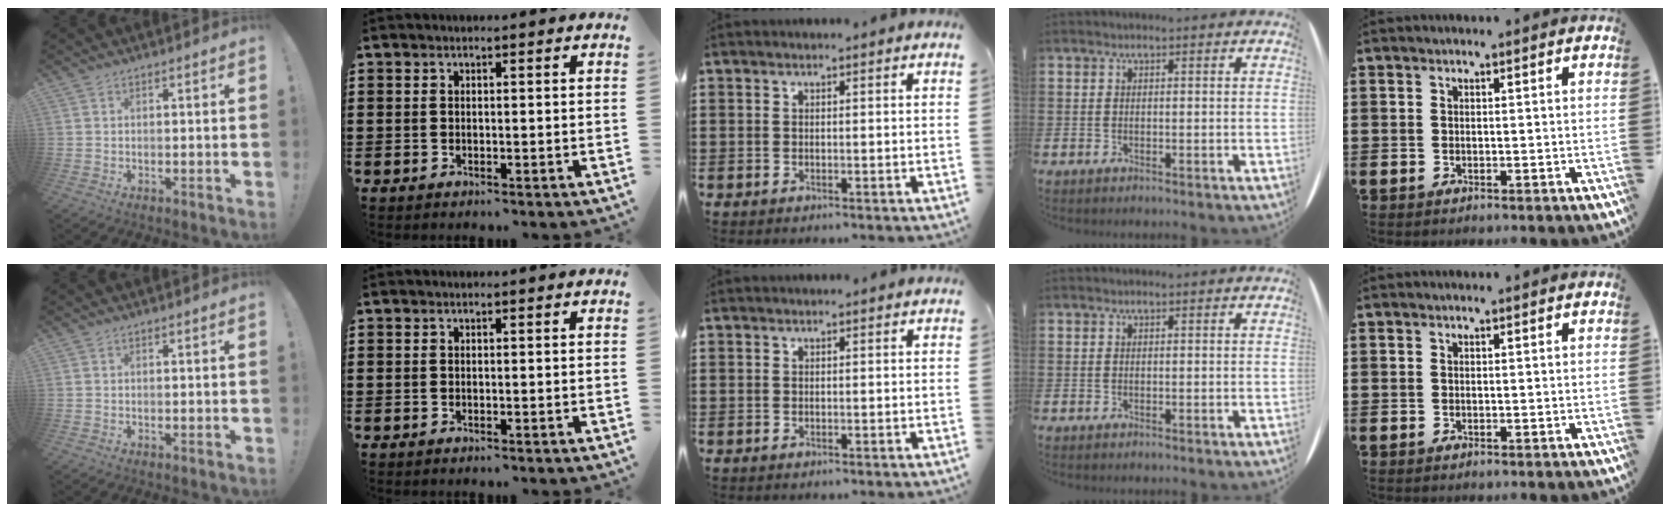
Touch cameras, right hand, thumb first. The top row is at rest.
{}